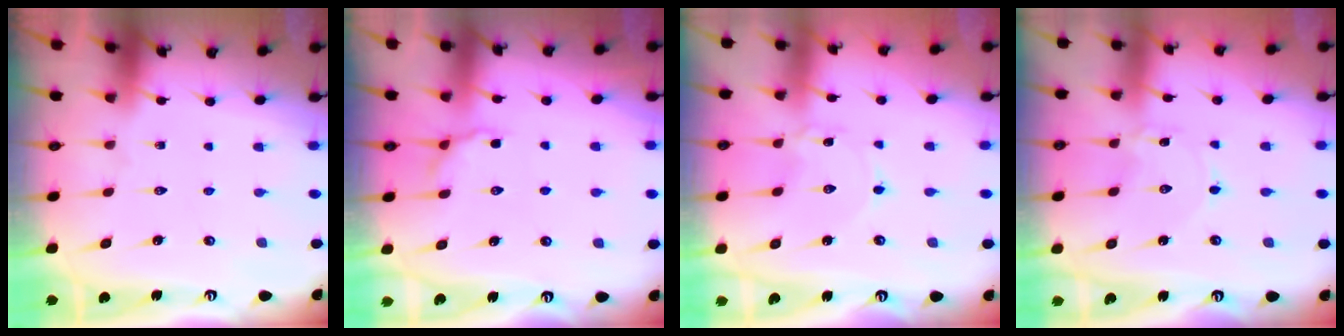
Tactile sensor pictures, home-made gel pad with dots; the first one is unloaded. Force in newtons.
{"total": 4.9, "press": 4.6, "slide": 1.4}
{"total": 0.9, "press": 0.9, "slide": 0.0}
{"total": 0.7, "press": 0.7, "slide": 0.0}